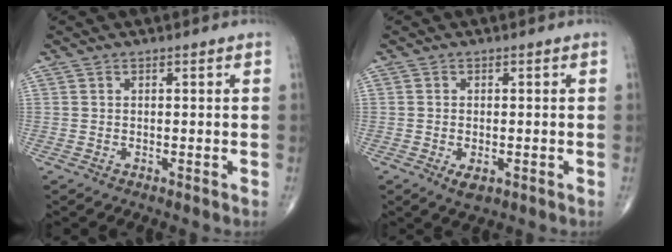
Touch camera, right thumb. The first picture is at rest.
{"total": 2.8, "force": [-1.0, 1.5, 2.2], "torque": [-0.037, -0.003, -0.014]}